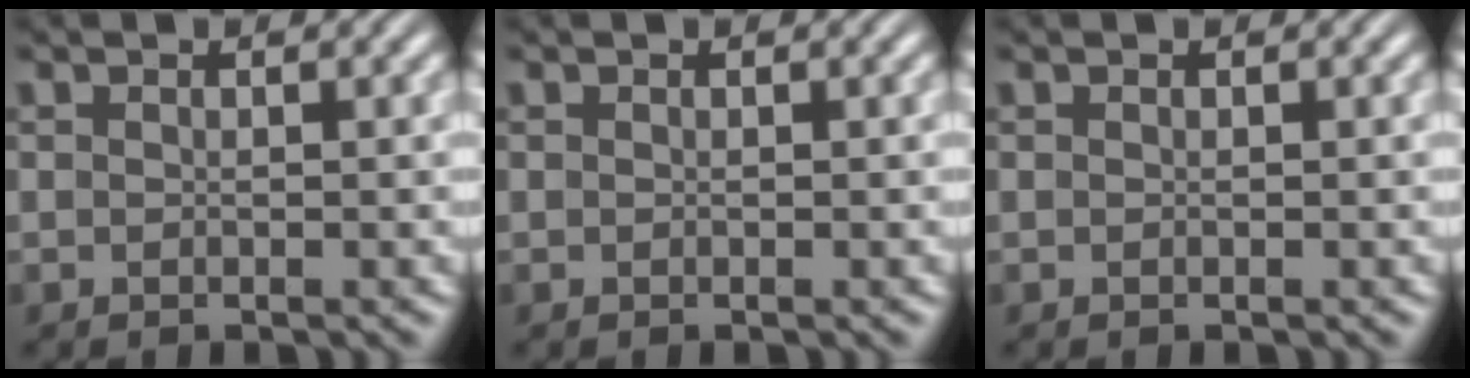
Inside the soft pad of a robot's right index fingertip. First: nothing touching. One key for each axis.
{"total": 0.0}
{"total": 0.0}